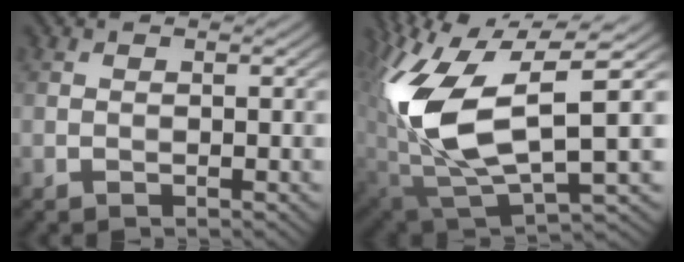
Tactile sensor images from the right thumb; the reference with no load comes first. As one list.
[{"total": 14.0, "force": [2.6, 6.0, 12.4], "torque": [-0.266, -0.016, 0.056]}]